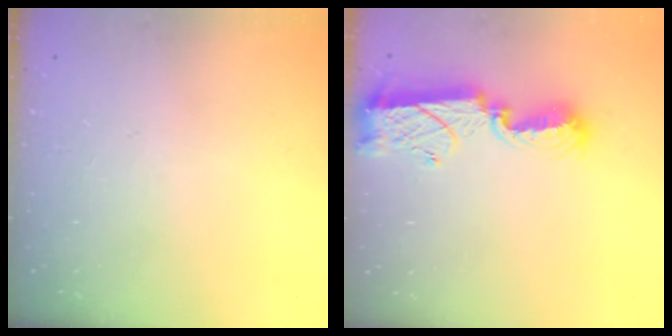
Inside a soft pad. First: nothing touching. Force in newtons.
{"total": 11.4, "press": 11.4, "slide": 0.8}